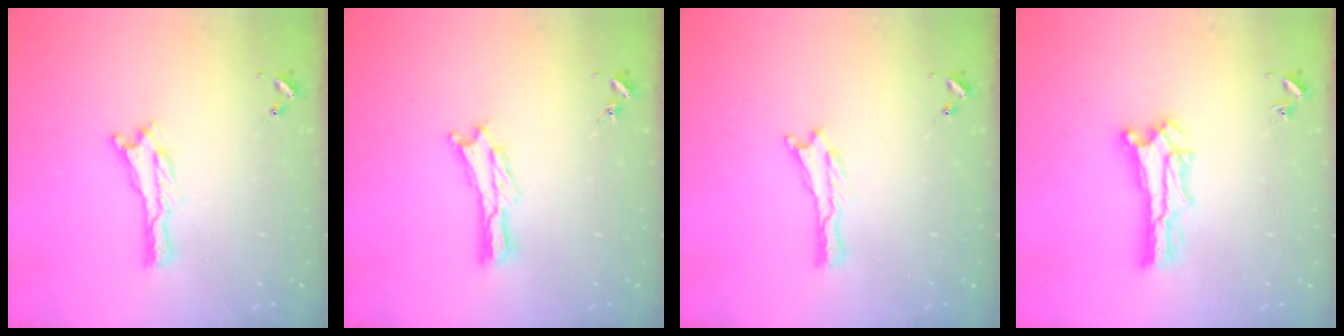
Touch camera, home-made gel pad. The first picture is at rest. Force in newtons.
{"total": 0.7, "press": 0.7, "slide": 0.2}
{"total": 0.0}
{"total": 1.5, "press": 1.5, "slide": 0.2}